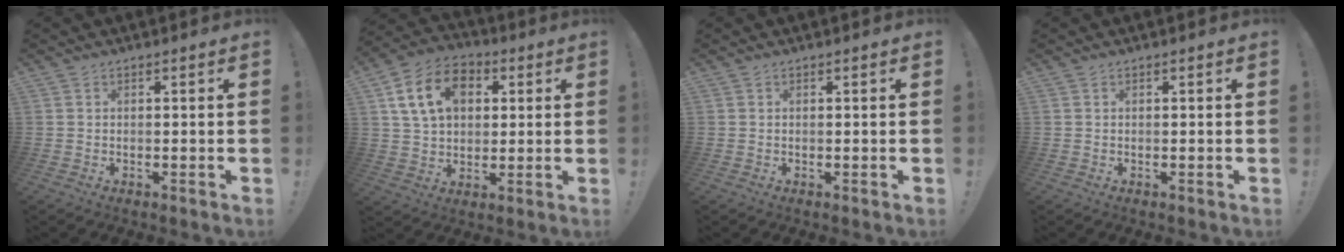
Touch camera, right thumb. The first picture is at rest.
{"total": 15.0, "force": [4.7, 10.8, 9.2], "torque": [-0.153, 0.002, 0.092]}
{"total": 0.0}
{"total": 0.0}